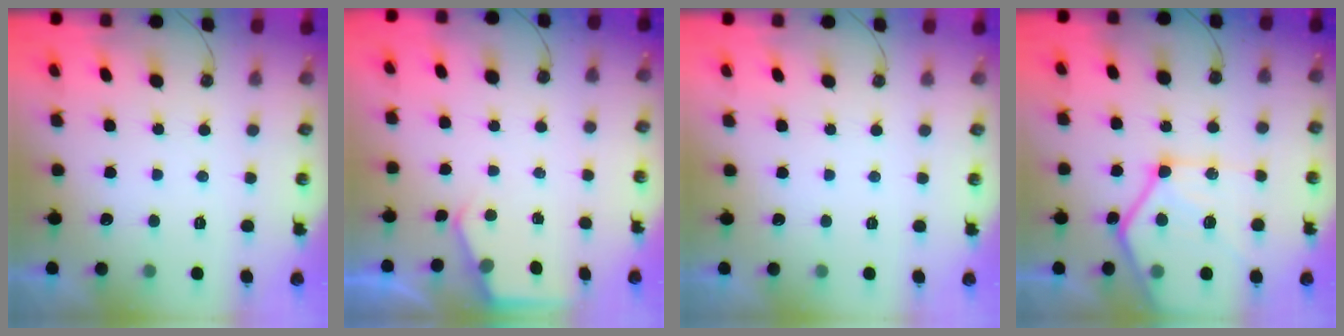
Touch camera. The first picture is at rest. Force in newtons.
{"total": 2.9, "press": 2.9, "slide": 0.5}
{"total": 0.0}
{"total": 20.3, "press": 20.3, "slide": 1.7}